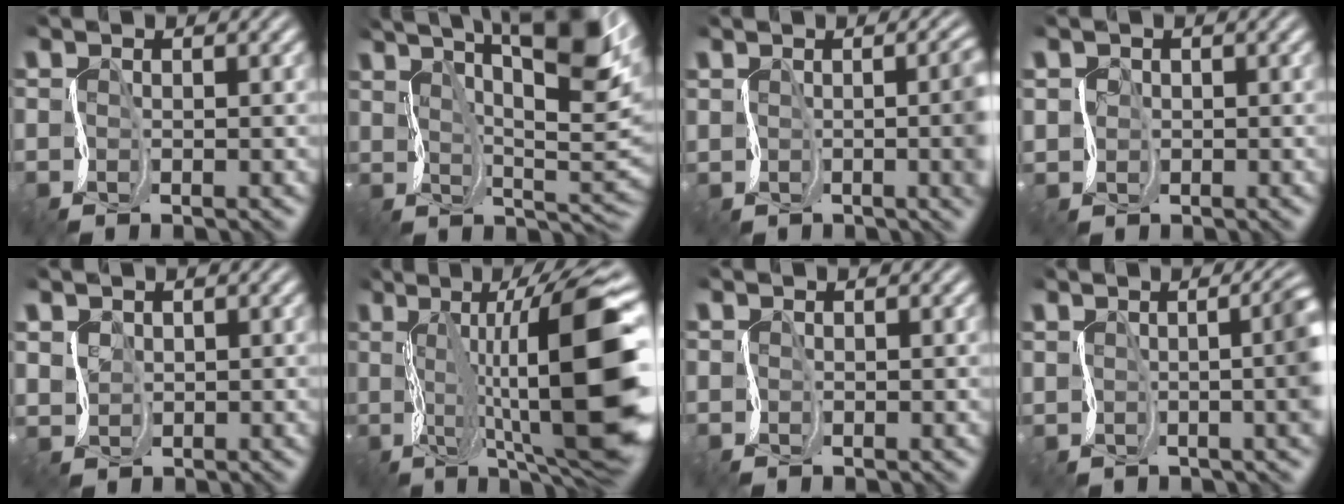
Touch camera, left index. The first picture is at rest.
{"total": 13.0, "force": [6.6, 2.9, 10.8], "torque": [-0.170, 0.010, 0.116]}
{"total": 3.0, "force": [0.6, 0.6, 2.8], "torque": [-0.029, -0.004, 0.019]}
{"total": 1.7, "force": [0.7, 0.4, -1.5], "torque": [0.026, 0.000, 0.016]}
{"total": 2.1, "force": [1.3, 0.2, -1.6], "torque": [0.010, 0.003, 0.035]}
{"total": 14.8, "force": [0.9, 3.5, 14.3], "torque": [-0.205, 0.031, 0.021]}
{"total": 0.0}
{"total": 4.1, "force": [0.8, 1.0, 3.9], "torque": [-0.027, 0.002, 0.019]}